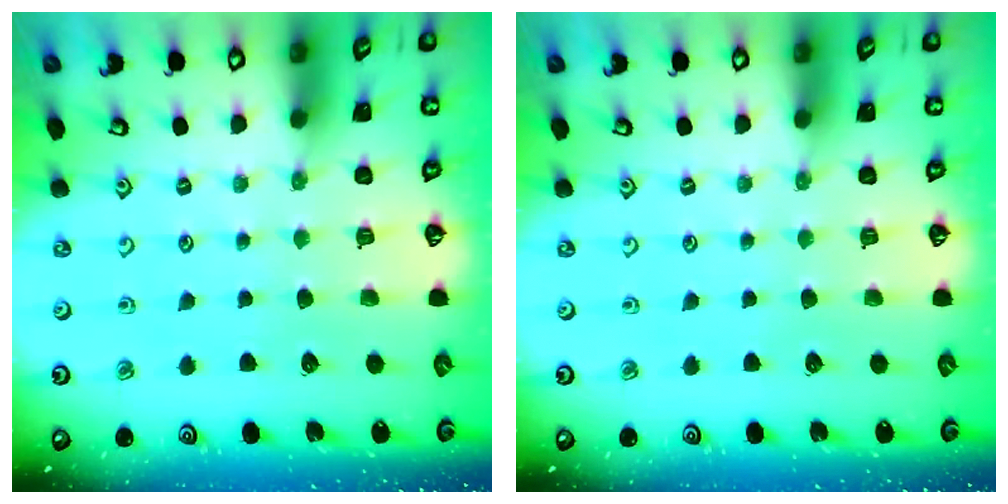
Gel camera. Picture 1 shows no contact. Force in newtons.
{"total": 0.0}